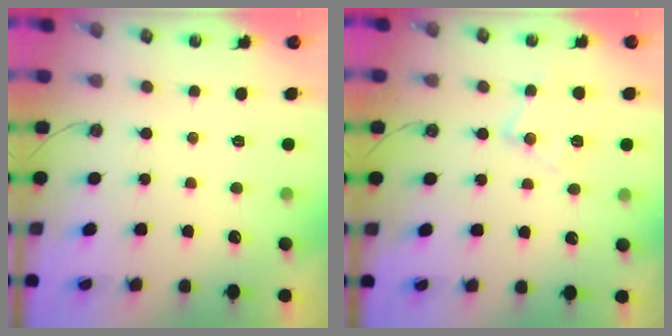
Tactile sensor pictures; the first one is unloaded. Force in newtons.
{"total": 10.3, "press": 10.2, "slide": 0.8}